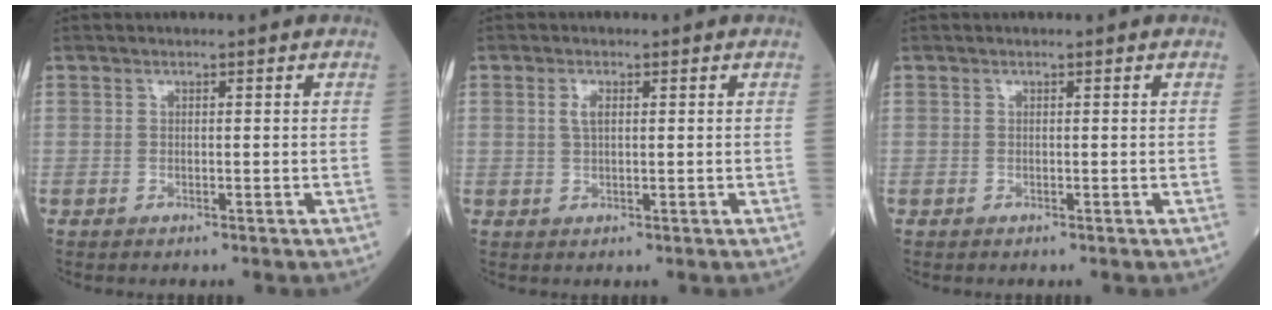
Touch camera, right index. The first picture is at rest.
{"total": 1.8, "force": [0.6, 0.6, 1.6], "torque": [-0.036, 0.002, 0.012]}
{"total": 0.0}